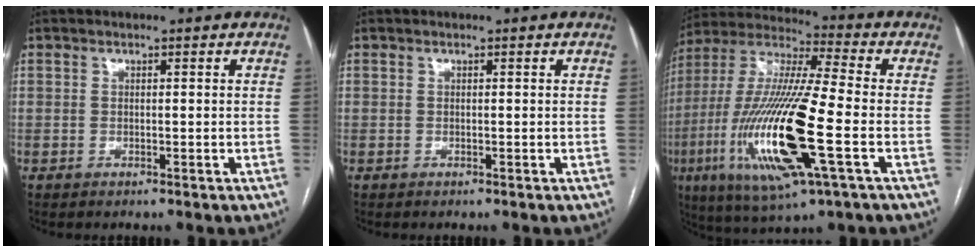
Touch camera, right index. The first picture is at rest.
{"total": 0.0}
{"total": 22.4, "force": [-5.9, 2.3, 21.4], "torque": [-0.475, -0.031, -0.110]}